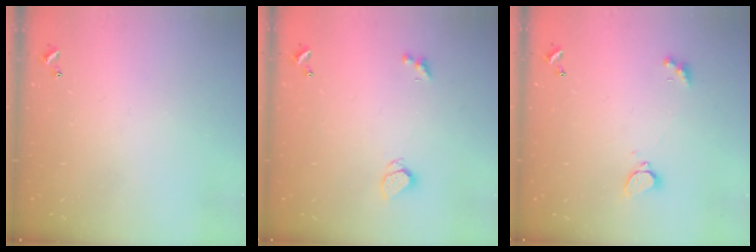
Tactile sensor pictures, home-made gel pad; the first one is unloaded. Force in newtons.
{"total": 2.4, "press": 2.3, "slide": 0.6}
{"total": 2.3, "press": 2.2, "slide": 0.7}